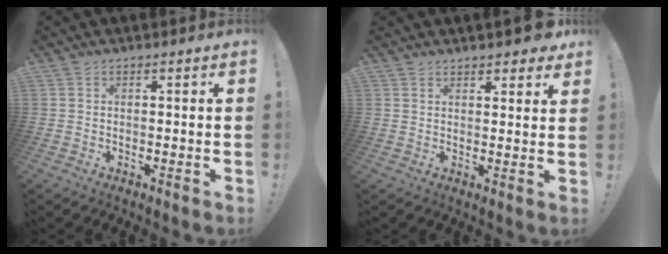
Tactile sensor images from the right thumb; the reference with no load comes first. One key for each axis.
{"total": 3.9, "fx": 3.3, "fy": 1.3, "fz": 1.7, "tx": -0.016, "ty": -0.020, "tz": 0.059}